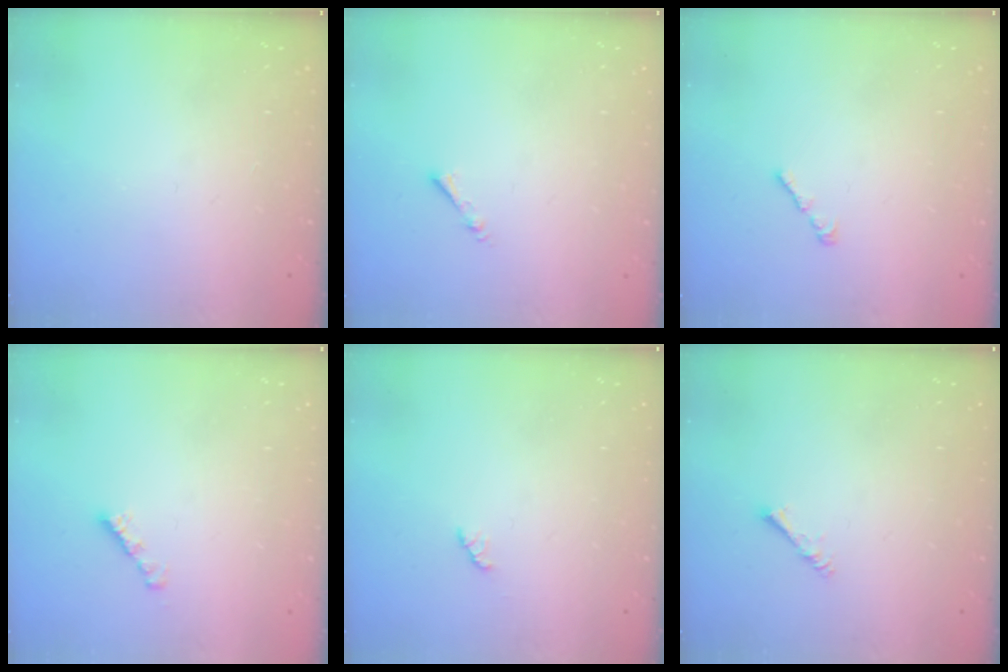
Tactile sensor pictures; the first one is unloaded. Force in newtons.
{"total": 1.3, "press": 1.2, "slide": 0.3}
{"total": 1.1, "press": 0.9, "slide": 0.5}
{"total": 2.3, "press": 2.3, "slide": 0.2}
{"total": 3.4, "press": 3.4, "slide": 0.4}
{"total": 1.4, "press": 1.4, "slide": 0.3}